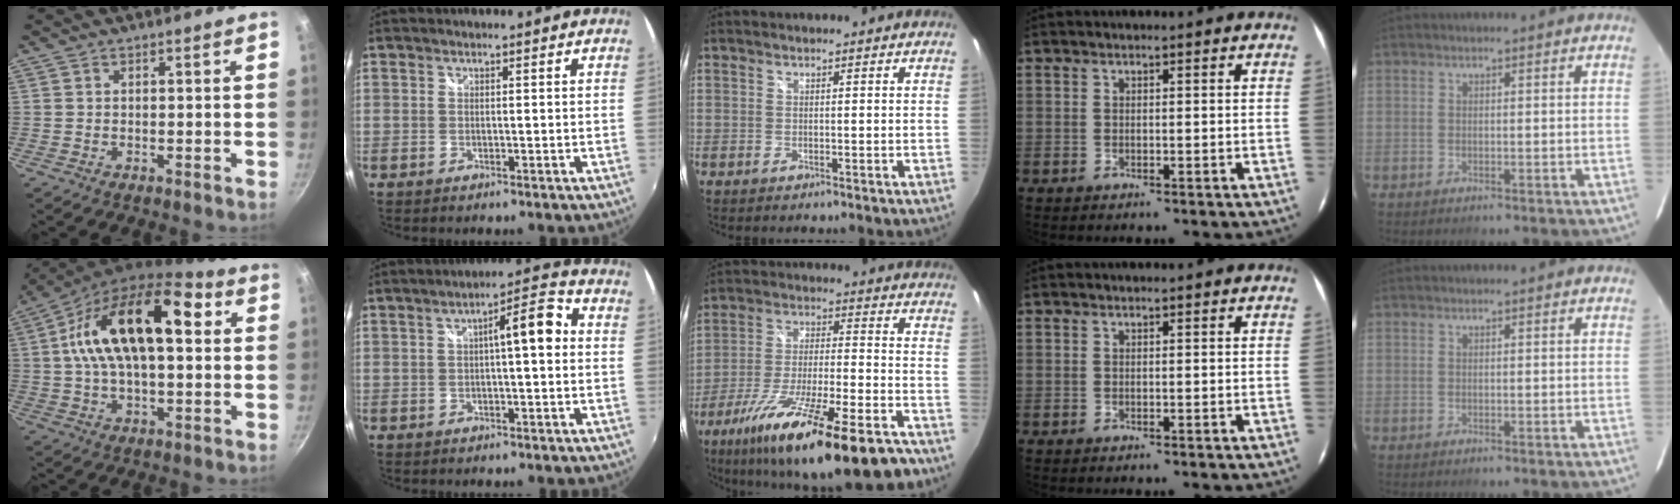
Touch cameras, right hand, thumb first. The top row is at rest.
{"thumb": {"total": 18.4, "force": [4.4, 9.1, 15.4], "torque": [-0.233, 0.016, 0.059]}, "index": {"total": 7.1, "force": [0.5, 1.4, 6.9], "torque": [-0.093, 0.027, 0.012]}, "middle": {"total": 24.1, "force": [-16.7, 4.4, 16.9], "torque": [-0.293, -0.054, -0.265]}}